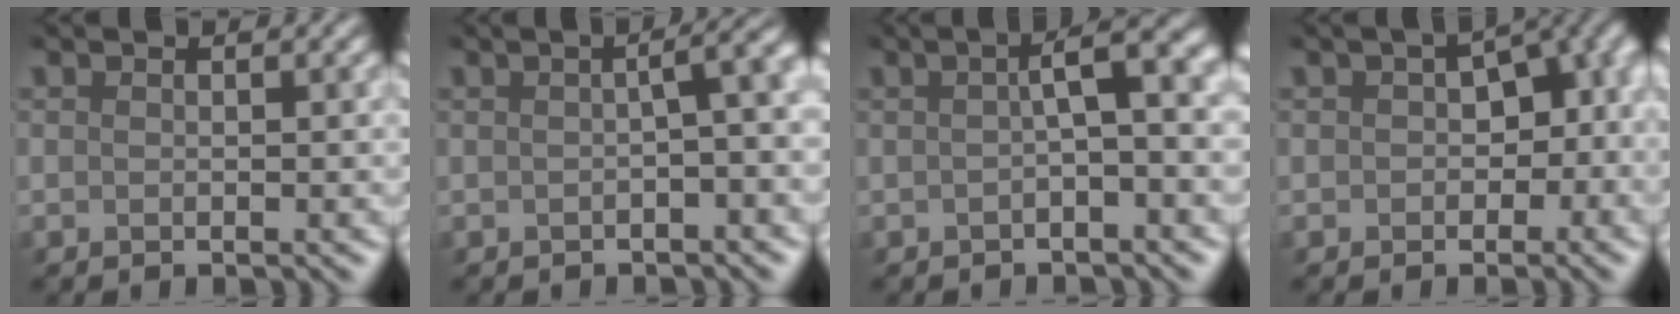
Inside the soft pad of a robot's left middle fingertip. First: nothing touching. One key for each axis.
{"total": 4.1, "fx": -1.1, "fy": 1.3, "fz": 3.8, "tx": -0.029, "ty": 0.011, "tz": -0.017}
{"total": 3.8, "fx": -0.2, "fy": 0.7, "fz": 3.7, "tx": -0.050, "ty": 0.018, "tz": -0.011}
{"total": 7.1, "fx": -0.4, "fy": 4.8, "fz": 5.2, "tx": -0.029, "ty": 0.014, "tz": -0.007}